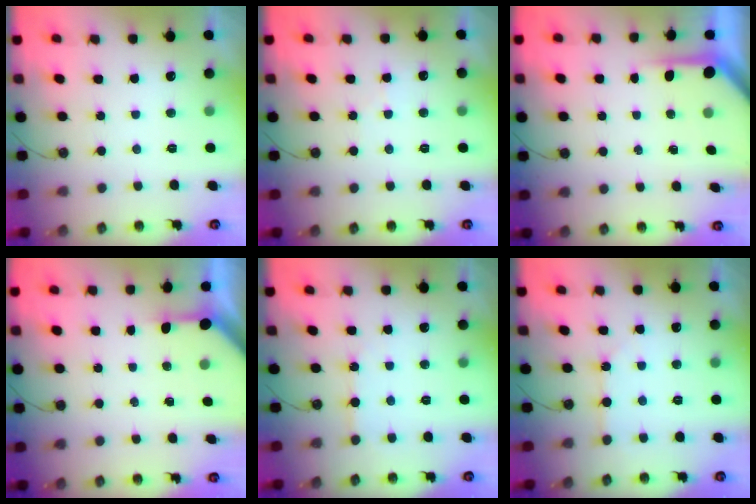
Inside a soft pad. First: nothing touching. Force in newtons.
{"total": 5.6, "press": 5.5, "slide": 0.9}
{"total": 3.7, "press": 3.7, "slide": 0.2}
{"total": 3.0, "press": 3.0, "slide": 0.3}
{"total": 3.2, "press": 3.2, "slide": 0.4}
{"total": 2.7, "press": 2.7, "slide": 0.3}